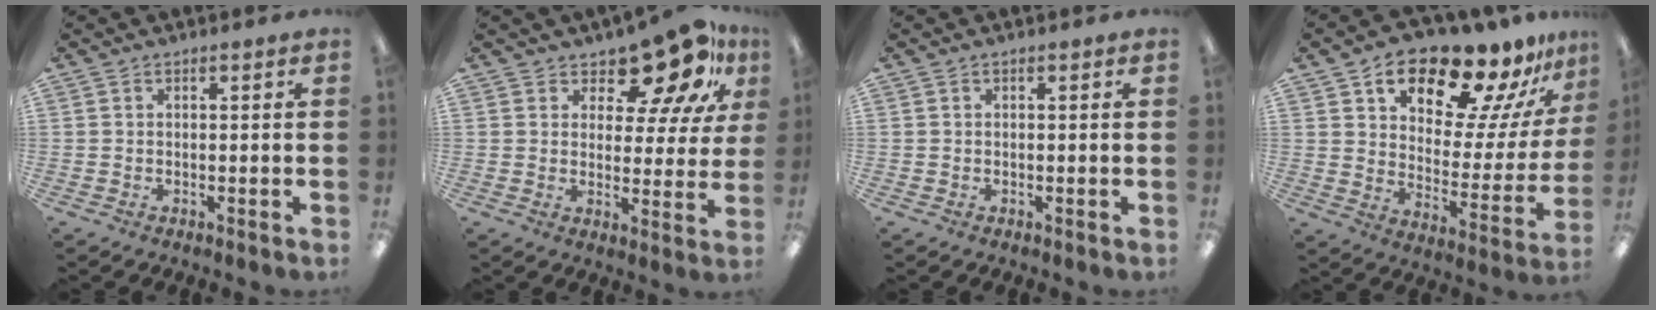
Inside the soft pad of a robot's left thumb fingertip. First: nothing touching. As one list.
[{"total": 14.4, "force": [11.0, 5.8, 7.1], "torque": [-0.109, -0.077, 0.193]}, {"total": 0.0}, {"total": 17.9, "force": [14.6, 5.9, 8.6], "torque": [-0.135, -0.118, 0.242]}]